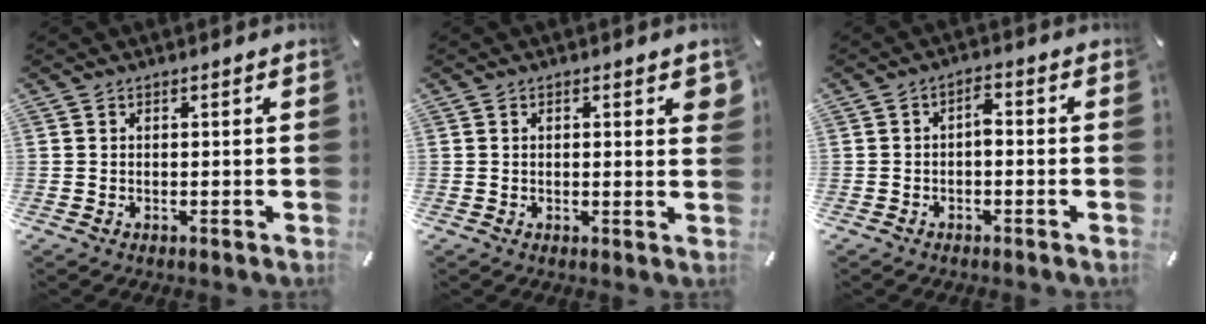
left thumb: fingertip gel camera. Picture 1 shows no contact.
{"total": 2.3, "force": [0.7, 0.8, 2.1], "torque": [-0.026, -0.005, 0.007]}
{"total": 2.9, "force": [-0.9, 1.5, 2.4], "torque": [-0.047, 0.014, -0.019]}